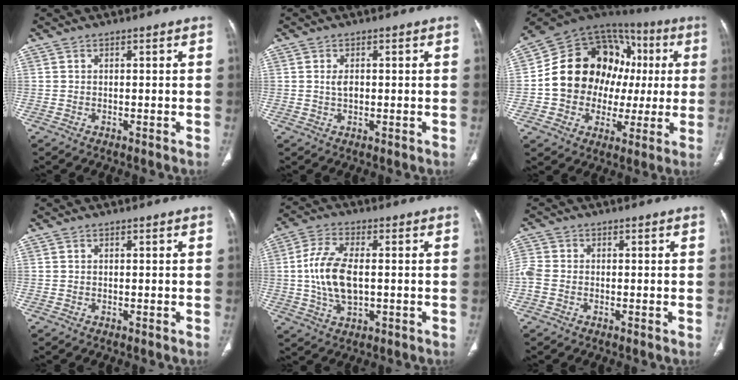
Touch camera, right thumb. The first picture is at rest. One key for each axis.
{"total": 2.0, "fx": 0.2, "fy": 1.1, "fz": 1.7, "tx": -0.031, "ty": -0.001, "tz": 0.004}
{"total": 23.3, "fx": 1.3, "fy": 18.2, "fz": 14.5, "tx": -0.183, "ty": 0.049, "tz": 0.028}
{"total": 0.0}
{"total": 10.8, "fx": 0.0, "fy": 5.6, "fz": 9.3, "tx": -0.193, "ty": 0.003, "tz": 0.000}
{"total": 3.5, "fx": -0.9, "fy": 2.6, "fz": 2.1, "tx": -0.060, "ty": 0.003, "tz": -0.023}